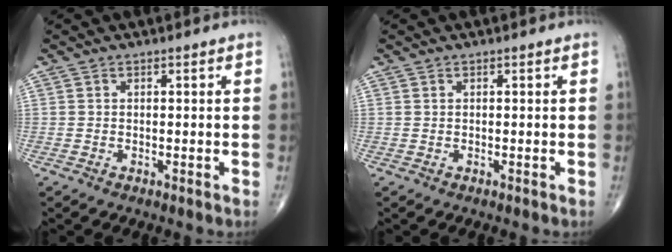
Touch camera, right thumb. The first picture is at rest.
{"total": 0.0}